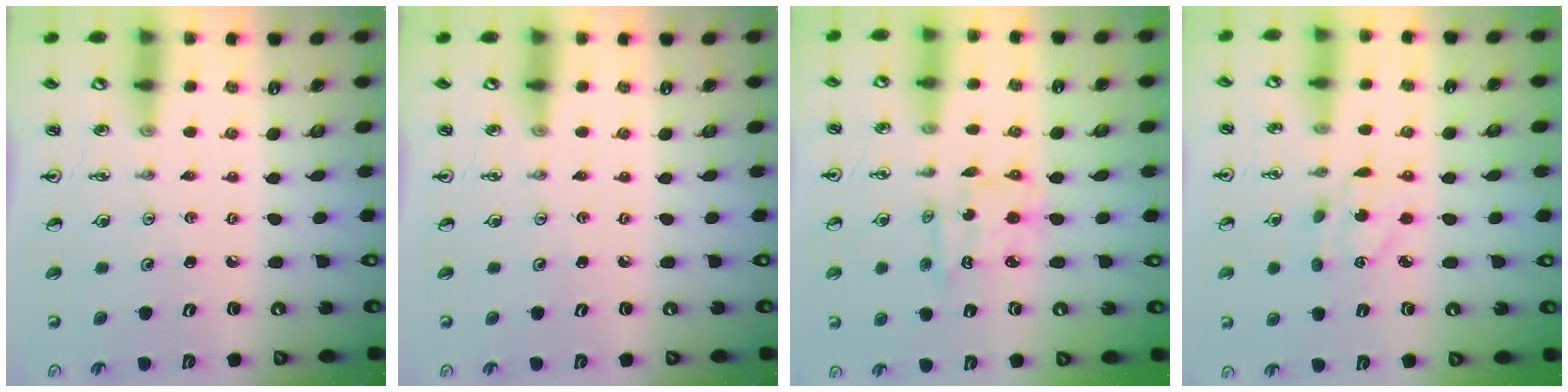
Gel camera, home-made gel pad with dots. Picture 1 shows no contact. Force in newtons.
{"total": 0.0}
{"total": 4.4, "press": 4.4, "slide": 0.2}
{"total": 5.0, "press": 5.0, "slide": 0.3}